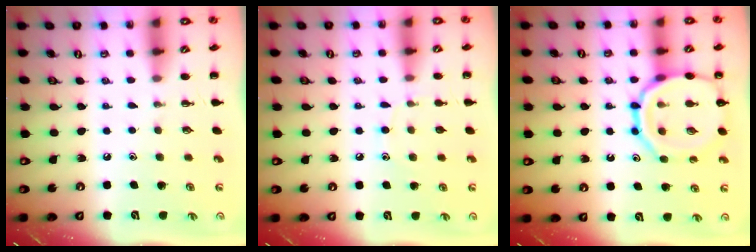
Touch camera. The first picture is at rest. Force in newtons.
{"total": 6.9, "press": 6.5, "slide": 2.3}
{"total": 15.7, "press": 15.6, "slide": 1.4}